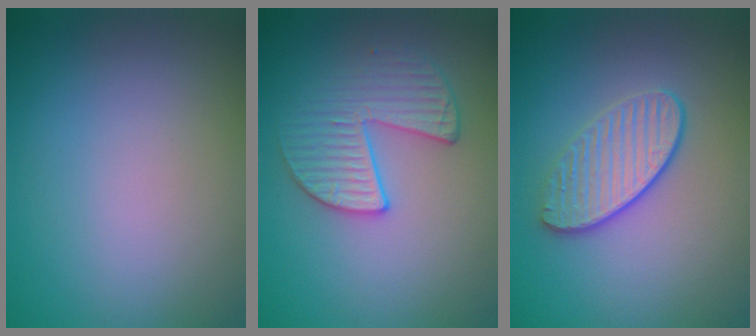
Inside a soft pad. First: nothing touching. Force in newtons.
{"total": 3.3, "press": 3.2, "slide": 0.6}
{"total": 3.5, "press": 3.3, "slide": 1.3}